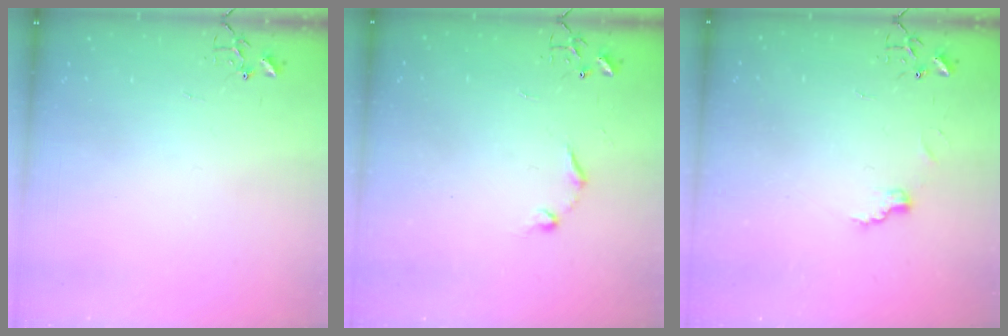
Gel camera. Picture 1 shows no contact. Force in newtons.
{"total": 7.1, "press": 7.1, "slide": 0.8}
{"total": 7.4, "press": 7.4, "slide": 0.4}